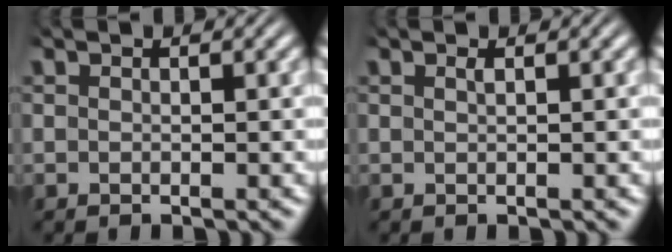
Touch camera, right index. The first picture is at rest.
{"total": 0.5, "force": [0.1, -0.4, 0.3], "torque": [-0.004, -0.002, 0.005]}